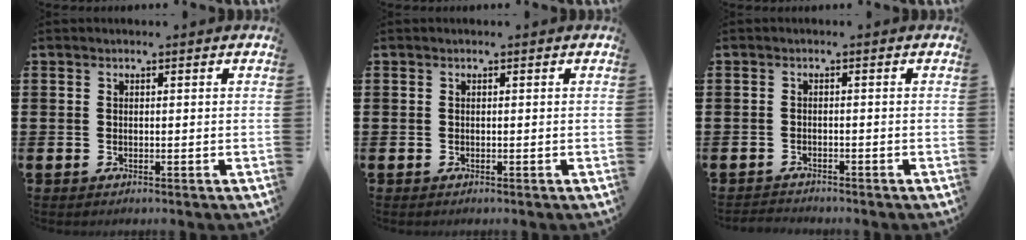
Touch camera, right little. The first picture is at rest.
{"total": 0.0}
{"total": 1.1, "force": [-1.1, 0.1, -0.1], "torque": [-0.002, 0.001, -0.023]}